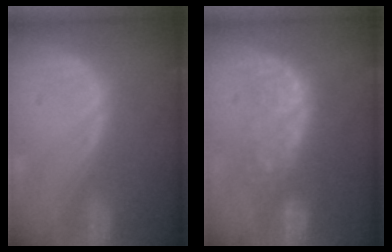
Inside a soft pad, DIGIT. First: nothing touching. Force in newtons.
{"total": 7.8, "press": 7.6, "slide": 1.3}